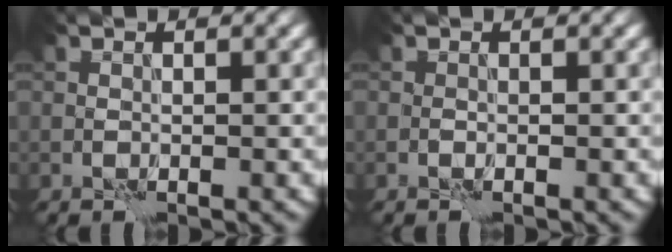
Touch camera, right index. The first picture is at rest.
{"total": 0.0}